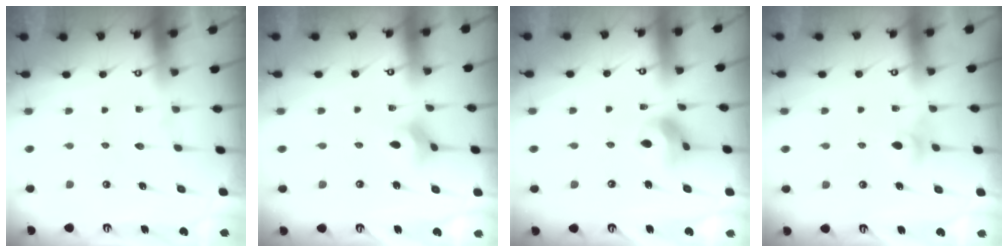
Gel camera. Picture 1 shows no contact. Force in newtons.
{"total": 3.0, "press": 3.0, "slide": 0.3}
{"total": 8.3, "press": 8.2, "slide": 1.0}
{"total": 4.1, "press": 4.0, "slide": 0.9}